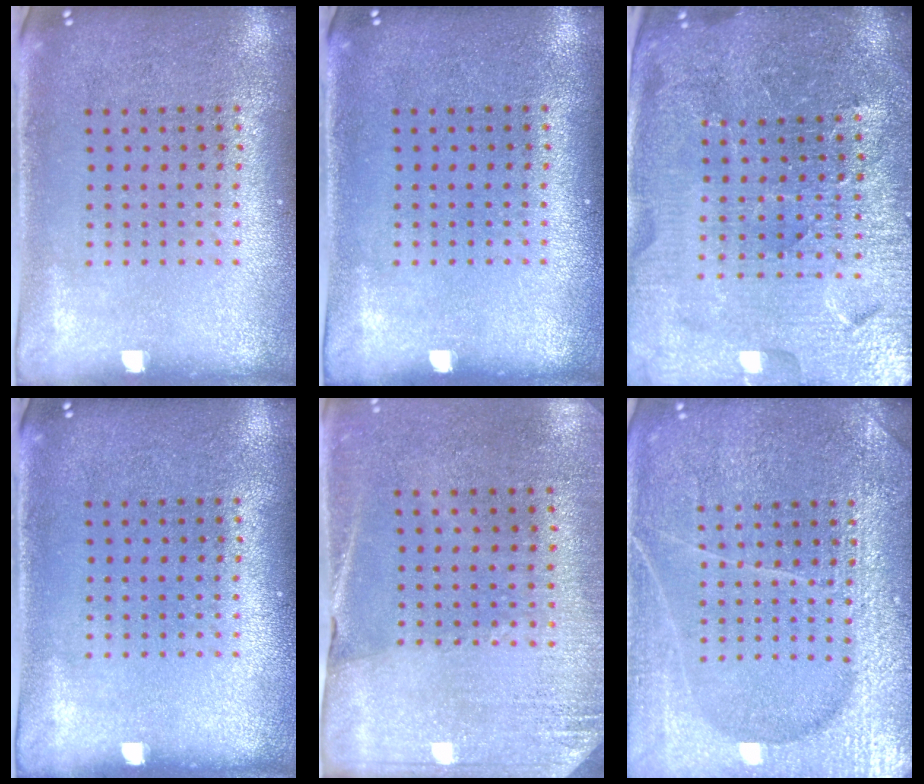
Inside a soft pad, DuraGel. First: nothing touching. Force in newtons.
{"total": 0.0}
{"total": 5.3, "press": 4.9, "slide": 2.1}
{"total": 0.0}
{"total": 2.6, "press": 2.4, "slide": 1.0}
{"total": 6.7, "press": 6.6, "slide": 0.9}